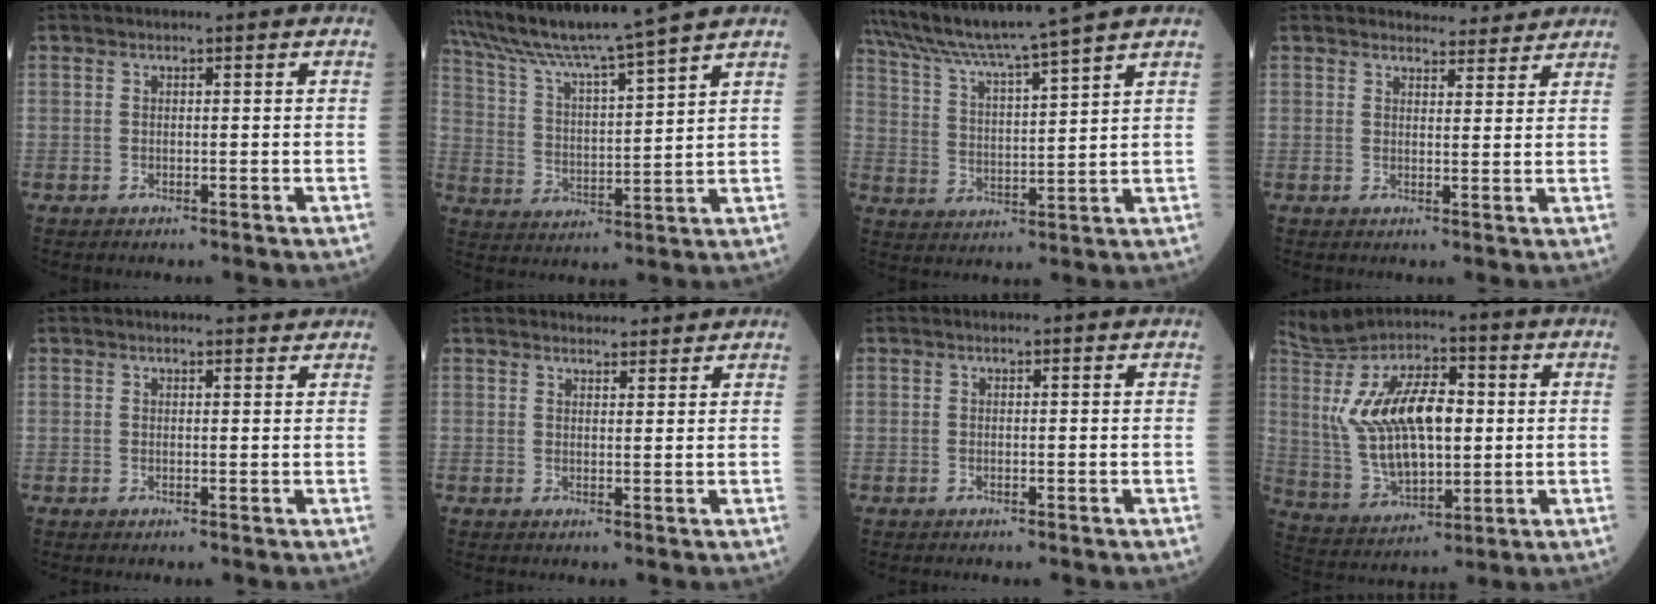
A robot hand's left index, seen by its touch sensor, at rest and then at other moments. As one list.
[{"total": 13.9, "force": [12.2, -1.7, 6.3], "torque": [-0.121, 0.013, 0.212]}, {"total": 12.7, "force": [11.2, -1.6, 5.8], "torque": [-0.108, 0.013, 0.195]}, {"total": 4.4, "force": [4.3, 0.9, 0.0], "torque": [0.001, 0.003, 0.050]}, {"total": 1.7, "force": [1.7, 0.1, -0.1], "torque": [-0.005, 0.000, 0.018]}, {"total": 5.3, "force": [5.1, 1.1, 1.1], "torque": [-0.008, 0.018, 0.064]}, {"total": 0.0}, {"total": 15.8, "force": [2.6, 7.0, 14.0], "torque": [-0.277, 0.016, 0.056]}]